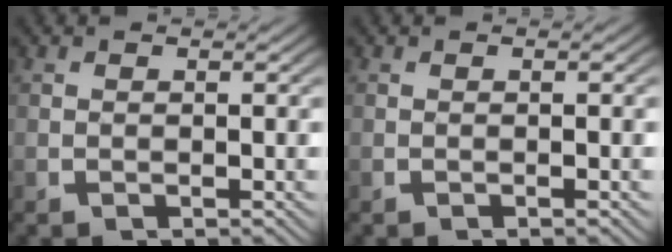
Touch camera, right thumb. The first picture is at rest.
{"total": 0.9, "force": [-0.1, -0.2, 0.8], "torque": [-0.012, 0.009, -0.004]}